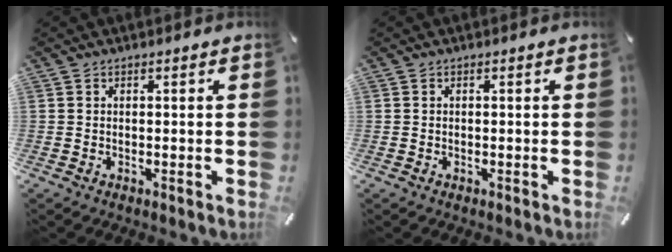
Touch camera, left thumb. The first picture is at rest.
{"total": 0.0}